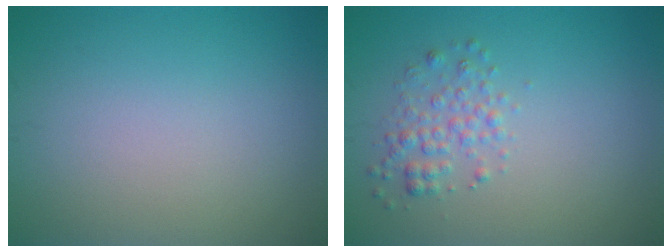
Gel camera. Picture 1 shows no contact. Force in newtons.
{"total": 2.0, "press": 2.0, "slide": 0.1}